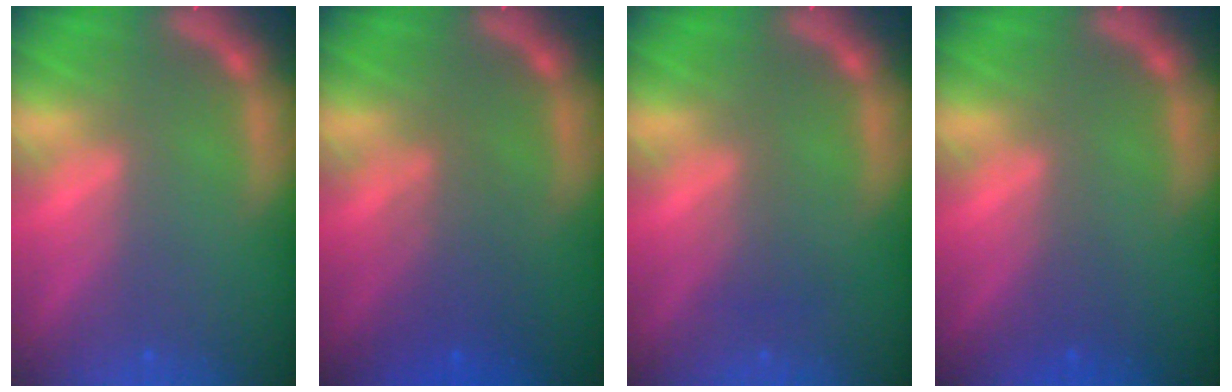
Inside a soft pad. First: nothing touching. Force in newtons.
{"total": 3.6}
{"total": 1.5}
{"total": 0.9}